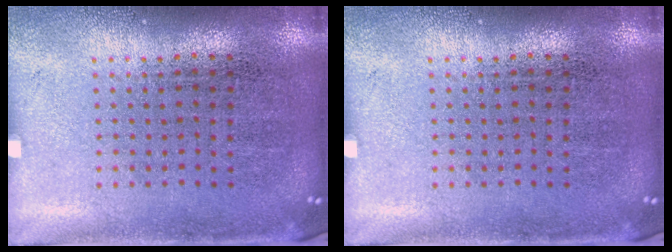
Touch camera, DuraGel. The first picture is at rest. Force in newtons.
{"total": 0.0}